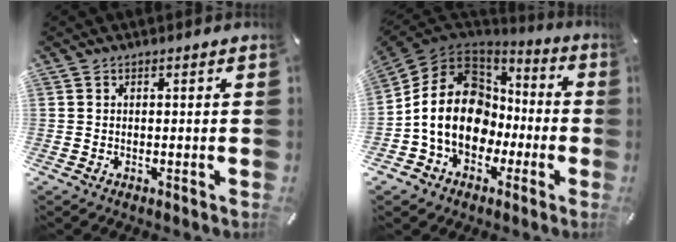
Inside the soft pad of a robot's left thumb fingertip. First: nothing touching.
{"total": 18.1, "force": [-2.3, 14.7, 10.3], "torque": [-0.215, 0.013, -0.040]}